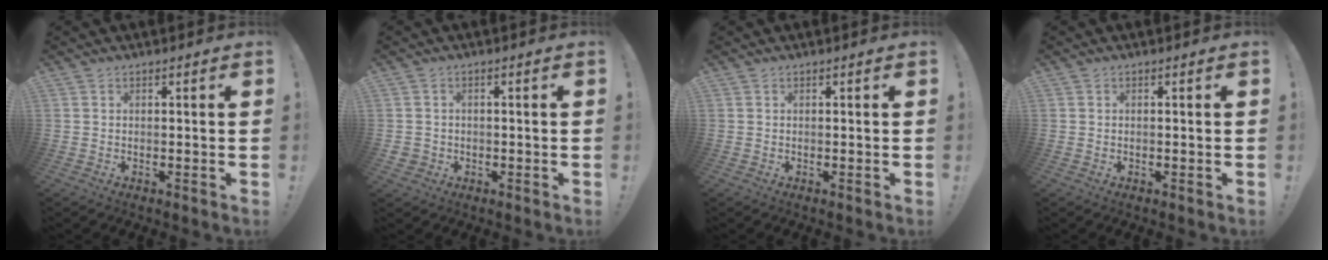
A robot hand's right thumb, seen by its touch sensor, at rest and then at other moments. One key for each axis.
{"total": 2.4, "fx": -0.2, "fy": 2.3, "fz": 0.8, "tx": -0.008, "ty": 0.000, "tz": -0.002}
{"total": 0.0}
{"total": 0.0}